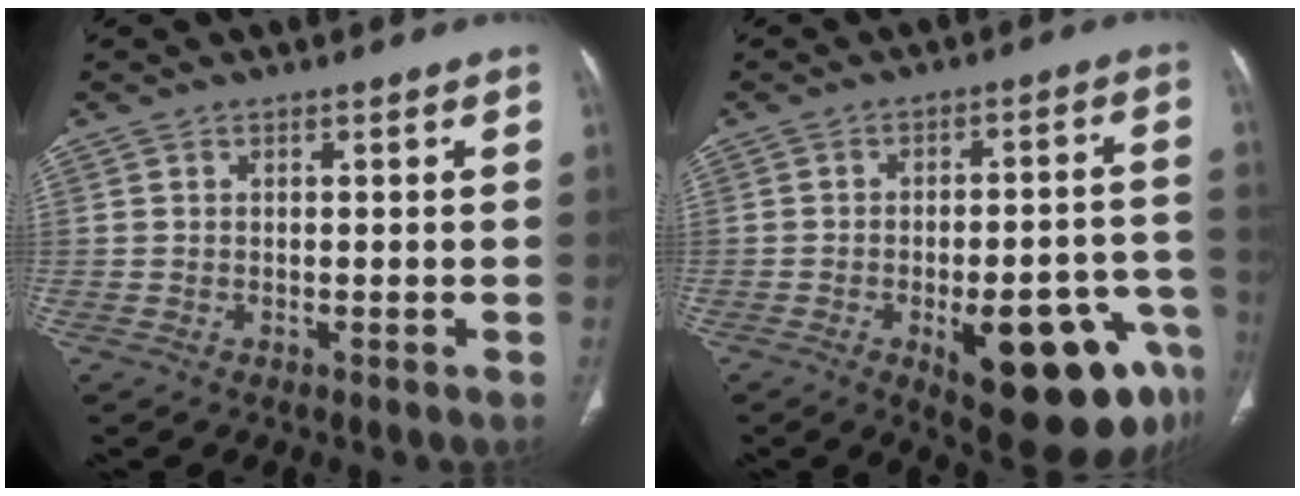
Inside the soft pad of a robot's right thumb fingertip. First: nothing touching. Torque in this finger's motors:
{"motor_torque": [2.97, 2.04, 1.01, -1.12, 0.40]}